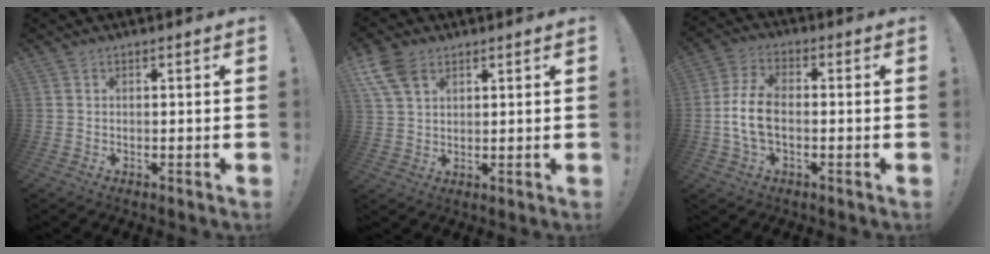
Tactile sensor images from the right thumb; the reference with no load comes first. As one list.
[{"total": 8.2, "force": [4.2, 5.0, 4.9], "torque": [-0.095, -0.008, 0.084]}, {"total": 9.6, "force": [-1.7, 5.6, 7.6], "torque": [-0.163, 0.005, -0.026]}]